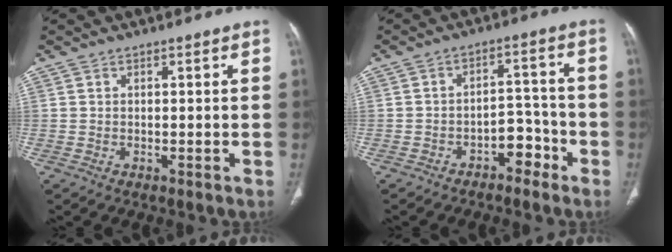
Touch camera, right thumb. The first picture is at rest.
{"total": 6.1, "force": [-3.8, 3.7, 3.0], "torque": [-0.018, 0.046, -0.056]}